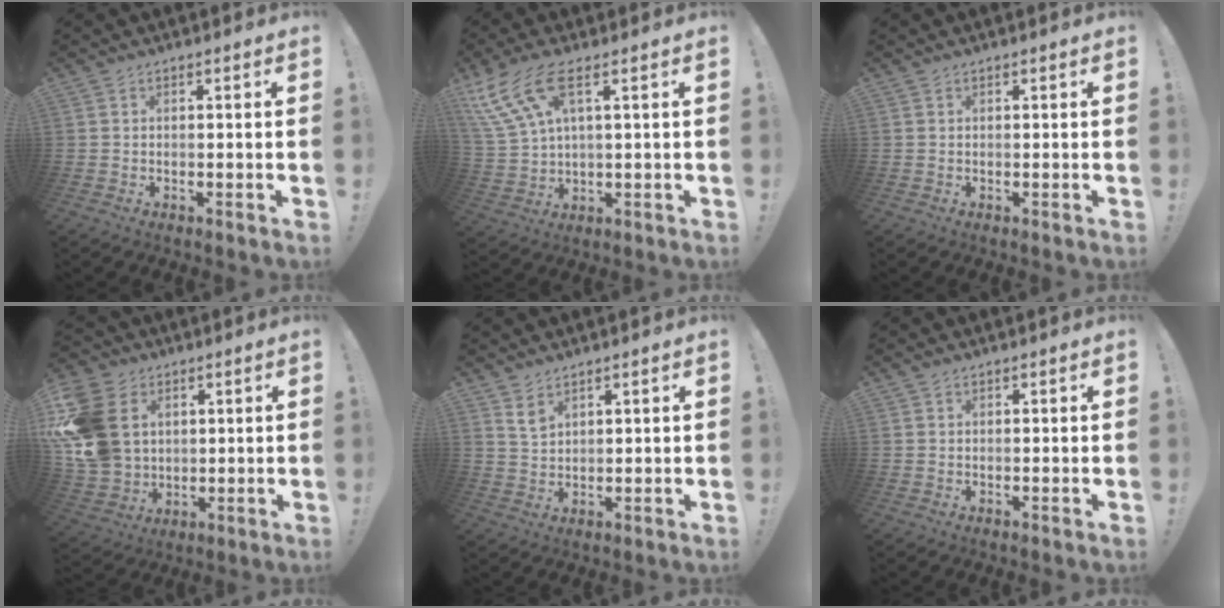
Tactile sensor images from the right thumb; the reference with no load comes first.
{"total": 12.9, "force": [6.8, 4.9, 9.8], "torque": [-0.203, -0.016, 0.129]}
{"total": 0.0}
{"total": 19.1, "force": [4.6, 14.7, 11.3], "torque": [-0.222, -0.010, 0.097]}
{"total": 4.5, "force": [3.3, 2.5, 1.8], "torque": [-0.023, -0.023, 0.060]}
{"total": 0.5, "force": [0.4, 0.2, 0.3], "torque": [-0.004, 0.000, 0.008]}